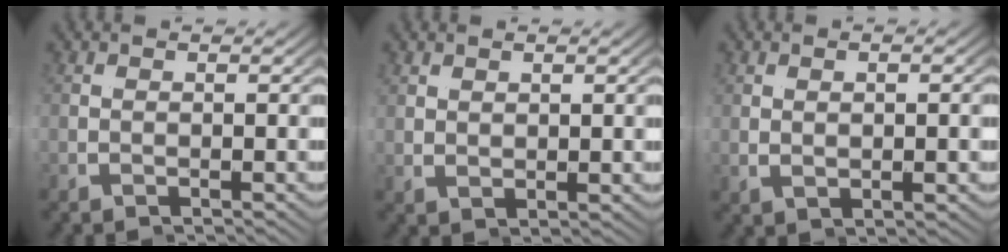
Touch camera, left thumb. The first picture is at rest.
{"total": 1.4, "force": [1.2, -0.7, 0.2], "torque": [0.006, 0.011, 0.018]}
{"total": 1.4, "force": [0.5, -0.7, 1.1], "torque": [-0.011, 0.012, 0.007]}